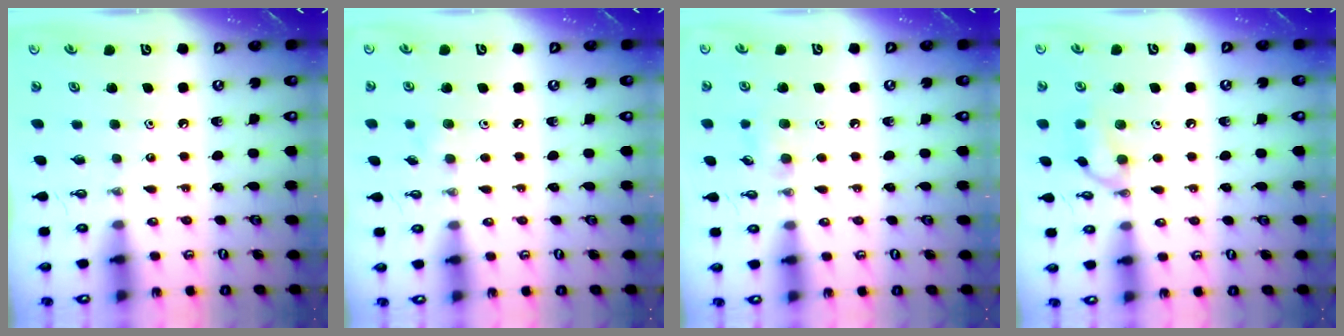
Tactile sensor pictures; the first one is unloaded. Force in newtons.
{"total": 5.3, "press": 5.1, "slide": 1.3}
{"total": 6.8, "press": 6.6, "slide": 1.5}
{"total": 9.6, "press": 9.6, "slide": 0.1}